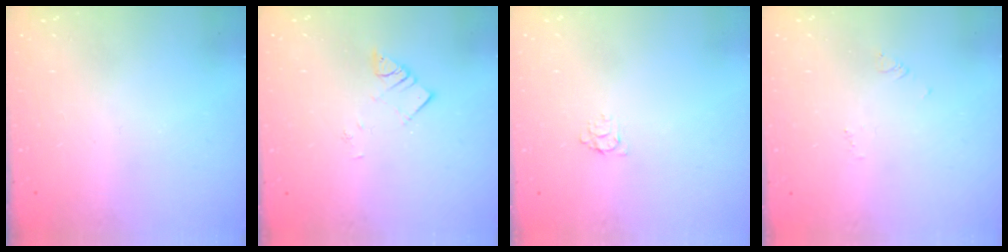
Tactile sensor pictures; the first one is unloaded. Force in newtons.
{"total": 3.7, "press": 3.7, "slide": 0.1}
{"total": 3.6, "press": 3.5, "slide": 0.4}
{"total": 2.7, "press": 2.7, "slide": 0.2}